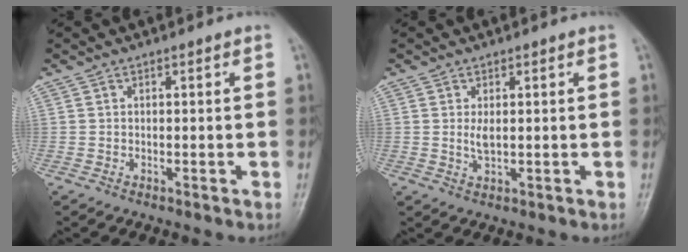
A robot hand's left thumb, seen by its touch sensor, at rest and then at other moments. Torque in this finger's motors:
{"motor_torque": [-0.17, 0.24, 0.20, -0.11, 0.01]}